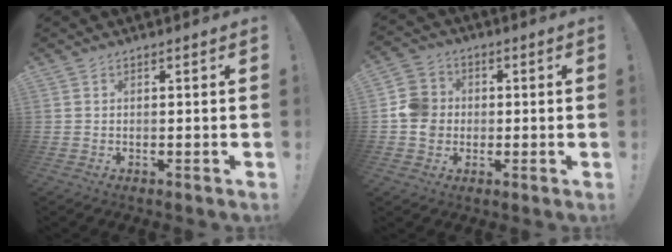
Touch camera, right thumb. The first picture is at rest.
{"total": 9.5, "force": [-0.9, 8.7, 3.8], "torque": [-0.058, 0.022, -0.011]}